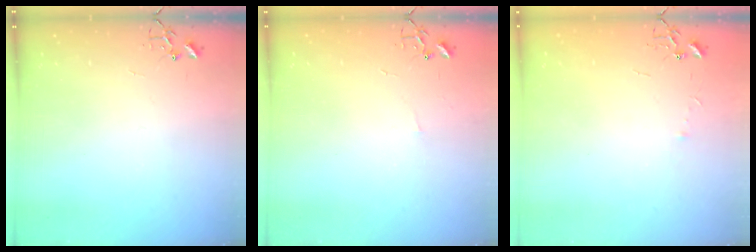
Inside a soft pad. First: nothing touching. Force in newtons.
{"total": 2.3, "press": 2.3, "slide": 0.4}
{"total": 3.2, "press": 3.1, "slide": 0.5}